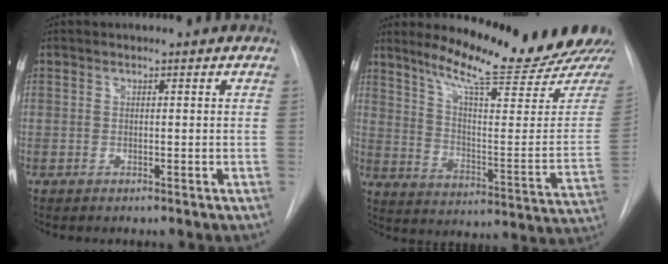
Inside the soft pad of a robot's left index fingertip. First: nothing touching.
{"total": 20.5, "force": [18.6, 0.0, 8.8], "torque": [-0.138, -0.099, 0.255]}